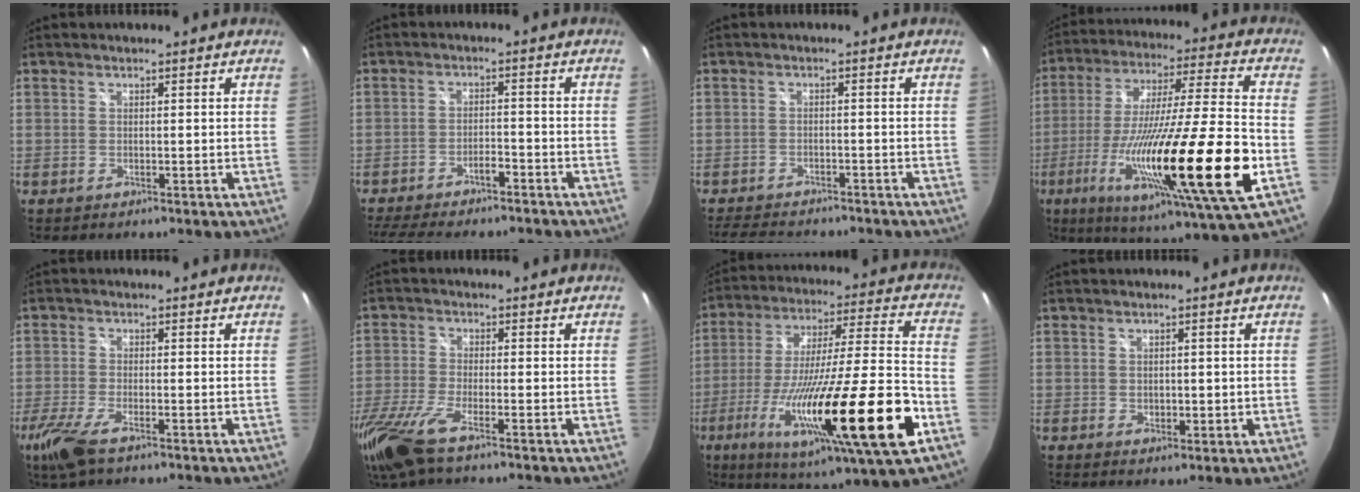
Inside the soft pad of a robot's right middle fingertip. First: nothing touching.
{"total": 11.5, "force": [-10.0, 2.5, 5.1], "torque": [-0.118, -0.006, -0.152]}
{"total": 8.0, "force": [-7.1, 2.2, 3.1], "torque": [-0.076, -0.011, -0.108]}
{"total": 27.5, "force": [-8.9, 2.1, 26.0], "torque": [-0.460, -0.059, -0.149]}
{"total": 6.7, "force": [-4.2, 1.6, 4.9], "torque": [-0.126, -0.021, -0.081]}
{"total": 11.4, "force": [-7.5, 2.6, 8.3], "torque": [-0.196, -0.046, -0.148]}
{"total": 28.9, "force": [-11.3, 2.9, 26.4], "torque": [-0.464, -0.071, -0.186]}
{"total": 2.4, "force": [-0.2, 1.6, 1.7], "torque": [-0.024, 0.001, 0.000]}